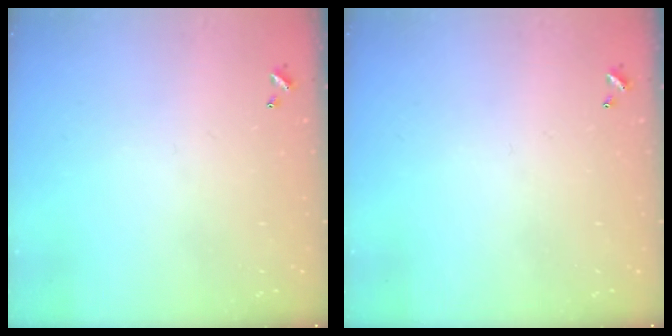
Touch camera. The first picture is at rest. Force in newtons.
{"total": 0.0}